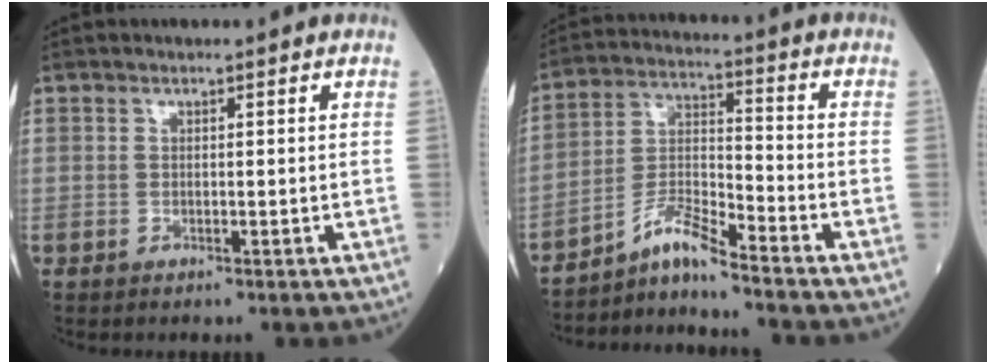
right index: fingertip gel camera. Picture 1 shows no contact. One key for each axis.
{"total": 6.6, "fx": -5.9, "fy": -0.7, "fz": 2.8, "tx": -0.065, "ty": -0.002, "tz": -0.106}